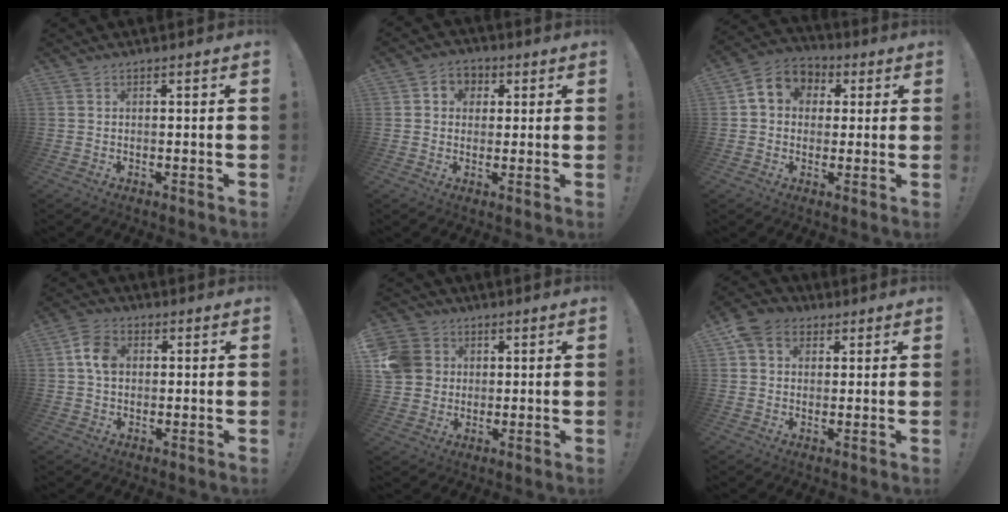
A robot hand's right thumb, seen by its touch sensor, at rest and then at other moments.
{"total": 5.6, "force": [1.1, 5.1, 1.9], "torque": [-0.022, 0.003, 0.021]}
{"total": 9.7, "force": [2.2, 8.2, 4.6], "torque": [-0.056, 0.002, 0.046]}
{"total": 8.0, "force": [1.2, 6.0, 5.1], "torque": [-0.083, 0.012, 0.024]}
{"total": 10.7, "force": [2.0, 9.7, 4.2], "torque": [-0.081, 0.005, 0.045]}
{"total": 7.6, "force": [2.9, 6.0, 3.6], "torque": [-0.065, 0.007, 0.060]}